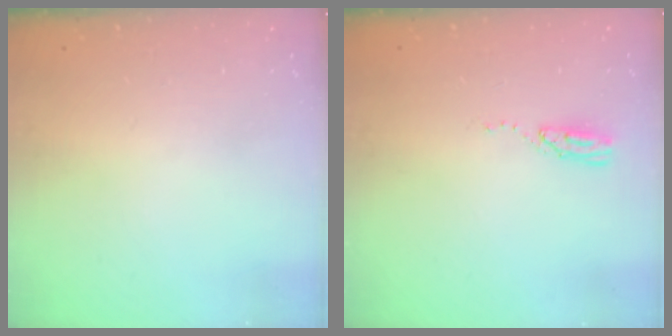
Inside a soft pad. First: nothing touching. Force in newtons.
{"total": 3.7, "press": 3.7, "slide": 0.3}